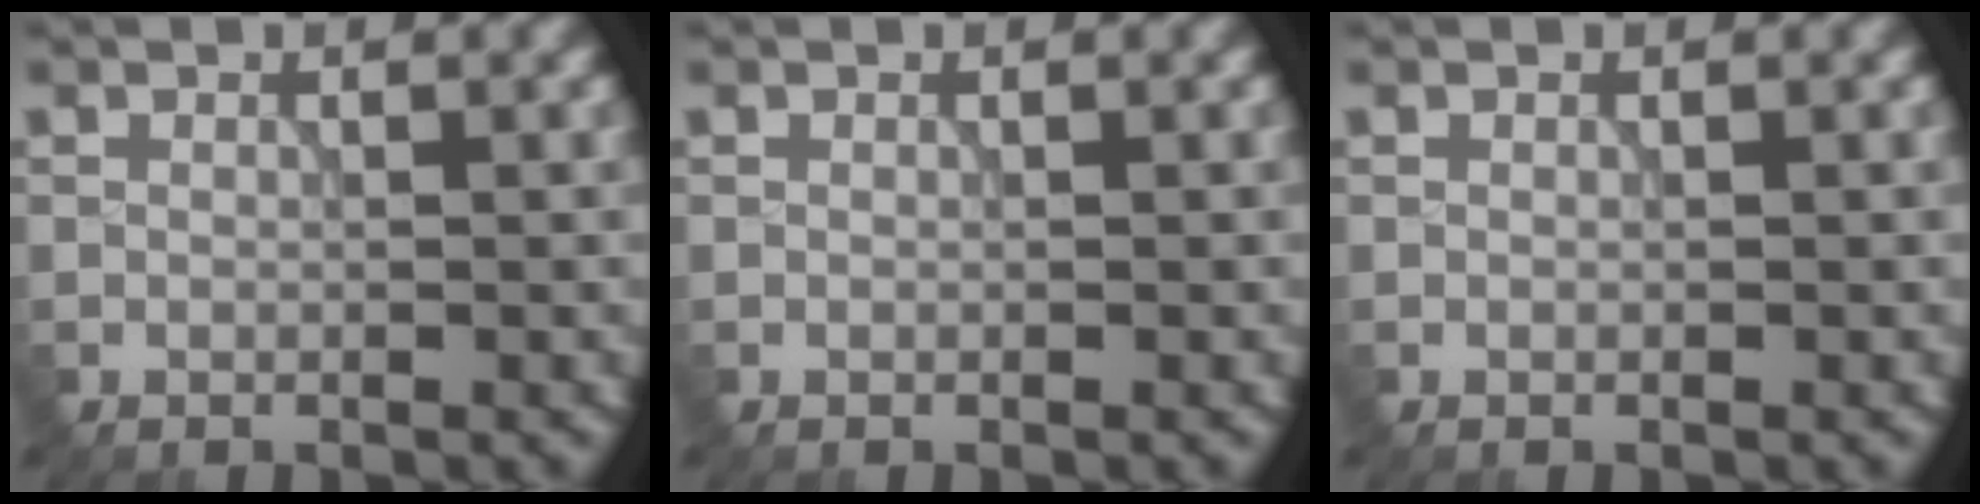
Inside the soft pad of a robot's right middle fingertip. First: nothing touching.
{"total": 0.0}
{"total": 0.0}